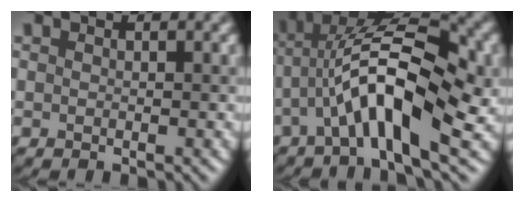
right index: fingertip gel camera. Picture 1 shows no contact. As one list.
[{"total": 9.6, "force": [-1.7, 3.2, 8.9], "torque": [-0.157, 0.023, -0.034]}]